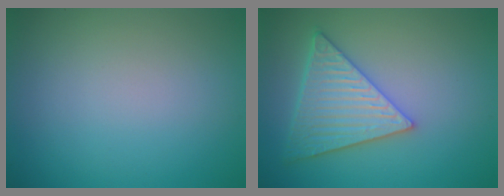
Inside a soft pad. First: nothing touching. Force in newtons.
{"total": 5.7, "press": 5.0, "slide": 2.9}